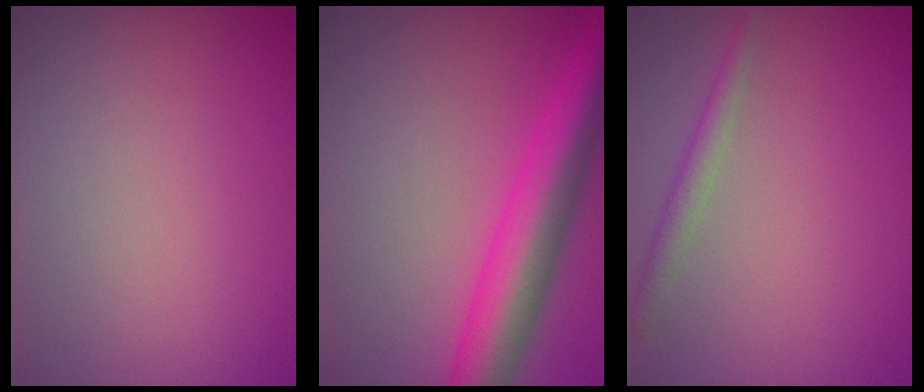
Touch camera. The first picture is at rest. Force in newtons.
{"total": 7.5, "press": 7.5, "slide": 0.2}
{"total": 1.6, "press": 1.6, "slide": 0.1}